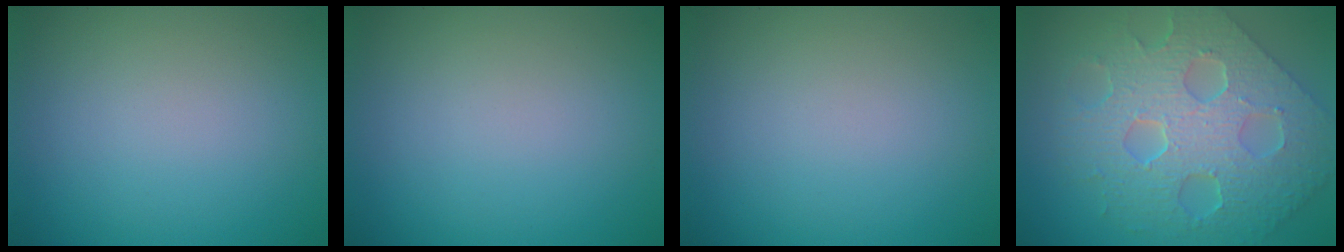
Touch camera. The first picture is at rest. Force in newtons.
{"total": 0.0}
{"total": 0.0}
{"total": 8.7, "press": 6.4, "slide": 5.8}